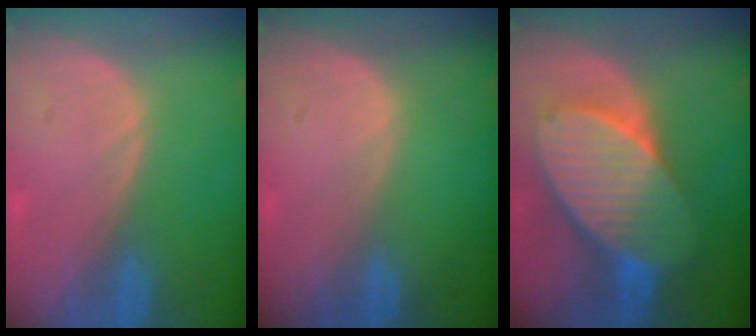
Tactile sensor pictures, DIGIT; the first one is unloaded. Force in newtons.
{"total": 0.0}
{"total": 10.9, "press": 10.9, "slide": 0.6}